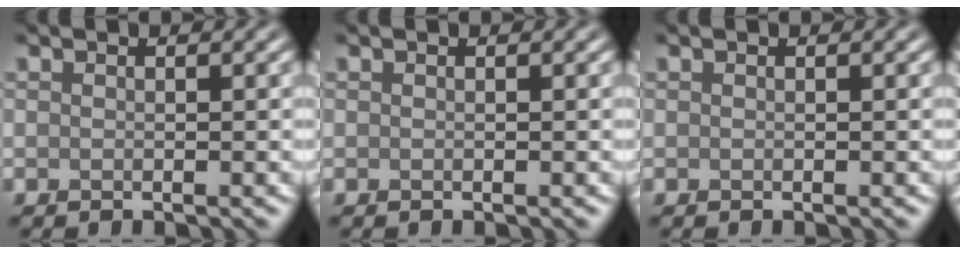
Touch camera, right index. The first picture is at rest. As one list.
[{"total": 0.0}, {"total": 0.0}]